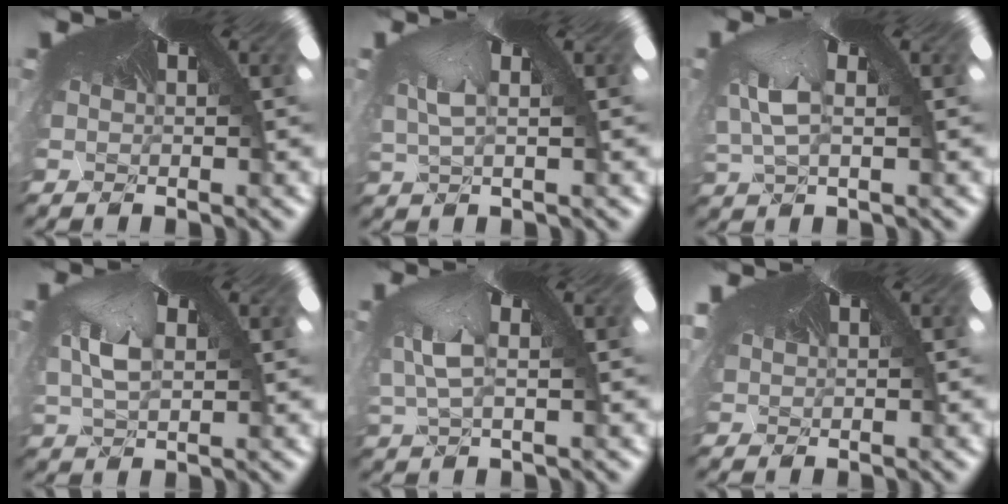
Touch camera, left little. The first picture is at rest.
{"total": 1.7, "force": [-1.6, 0.3, 0.4], "torque": [-0.034, -0.028, 0.015]}
{"total": 3.1, "force": [-3.0, 0.7, -0.2], "torque": [-0.030, -0.049, -0.015]}
{"total": 2.9, "force": [-1.2, 2.3, 1.4], "torque": [-0.058, -0.020, 0.020]}
{"total": 3.2, "force": [-3.1, 0.4, -0.5], "torque": [-0.027, -0.055, -0.013]}
{"total": 1.2, "force": [0.1, 1.0, 0.8], "torque": [-0.030, 0.003, 0.009]}